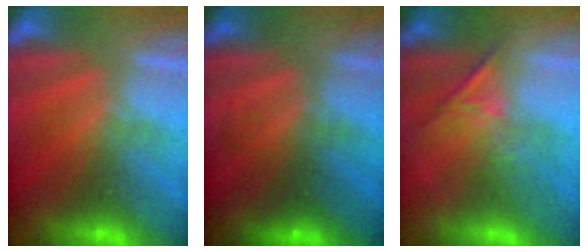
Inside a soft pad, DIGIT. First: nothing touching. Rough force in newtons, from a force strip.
{"total": 1.7}
{"total": 1.1}